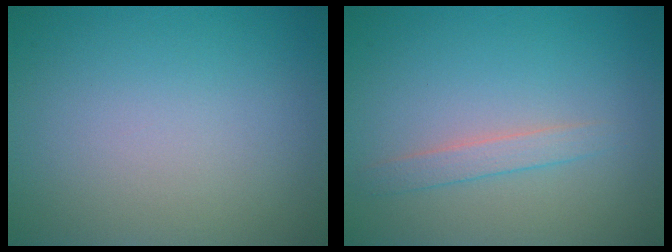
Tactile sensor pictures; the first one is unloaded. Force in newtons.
{"total": 1.5, "press": 1.5, "slide": 0.0}